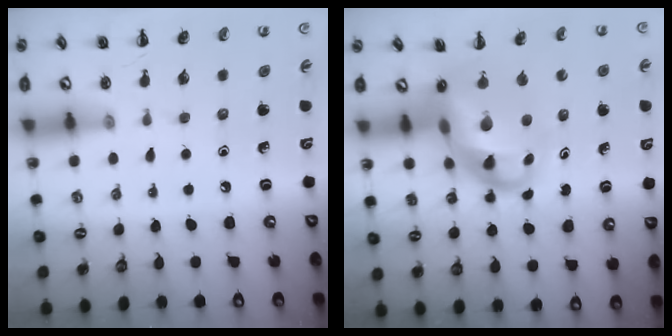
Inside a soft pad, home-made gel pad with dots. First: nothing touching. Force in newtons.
{"total": 8.7, "press": 8.3, "slide": 2.5}